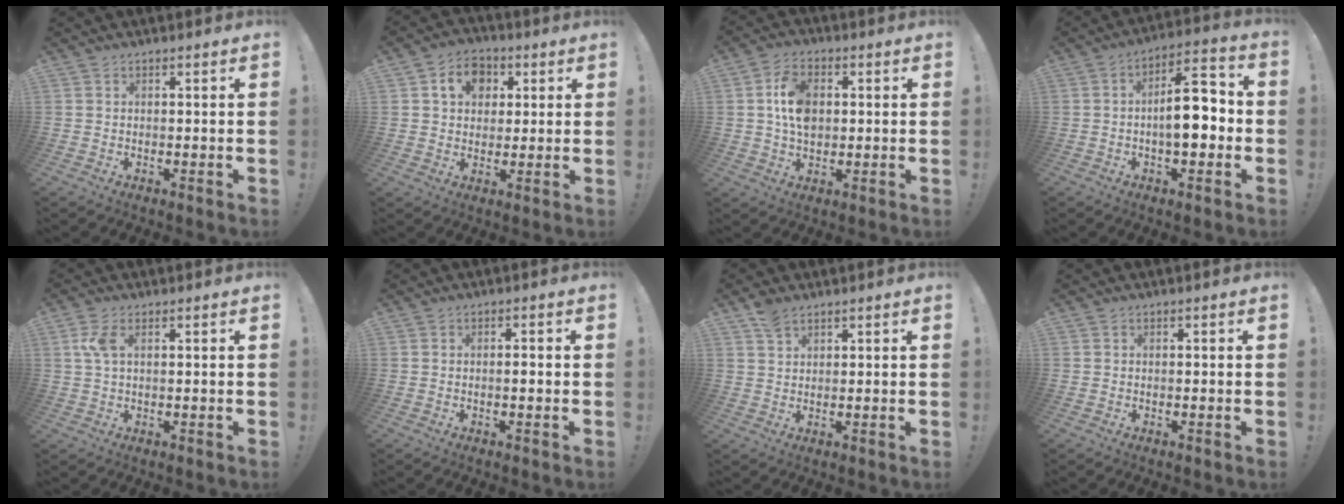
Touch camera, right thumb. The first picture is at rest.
{"total": 9.0, "force": [3.0, 7.4, 4.3], "torque": [-0.063, 0.000, 0.057]}
{"total": 10.0, "force": [1.0, 7.1, 7.0], "torque": [-0.120, 0.009, 0.020]}
{"total": 12.8, "force": [-1.7, 5.8, 11.3], "torque": [-0.162, 0.013, -0.034]}
{"total": 4.5, "force": [1.5, 1.9, 3.8], "torque": [-0.078, 0.005, 0.028]}
{"total": 1.6, "force": [-0.4, 0.3, 1.5], "torque": [-0.020, 0.000, -0.010]}
{"total": 4.6, "force": [3.4, 2.2, 2.2], "torque": [-0.034, -0.015, 0.064]}
{"total": 0.0}